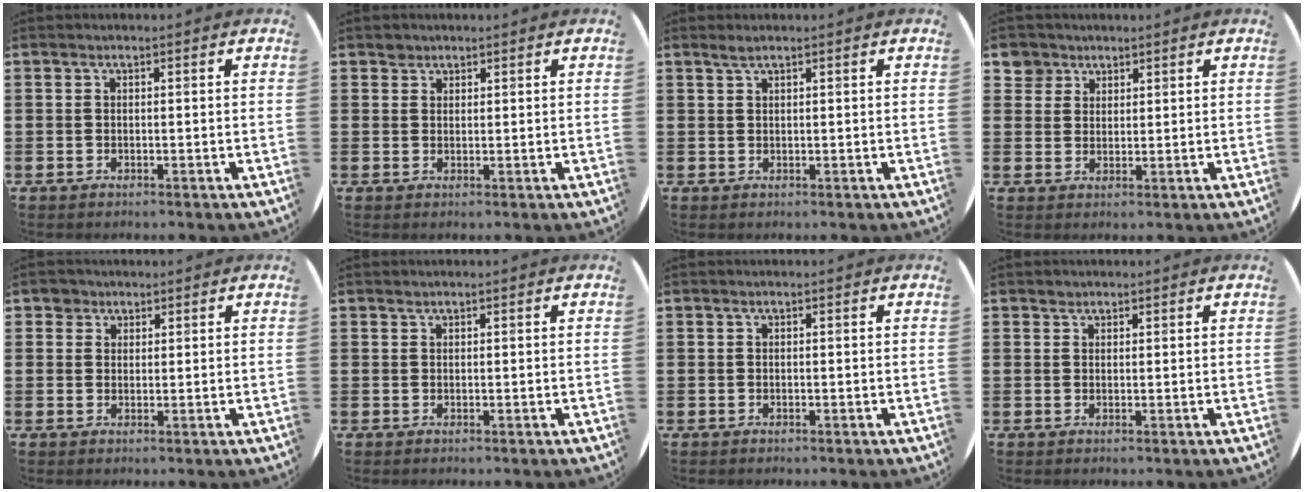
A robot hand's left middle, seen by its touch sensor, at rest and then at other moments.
{"total": 1.2, "force": [1.0, 0.6, 0.0], "torque": [0.006, -0.002, 0.019]}
{"total": 1.1, "force": [0.9, 0.0, 0.6], "torque": [-0.014, 0.002, 0.016]}
{"total": 3.5, "force": [2.6, 2.3, 0.0], "torque": [-0.005, 0.003, 0.049]}
{"total": 2.2, "force": [1.7, 1.4, 0.0], "torque": [0.010, 0.000, 0.029]}
{"total": 0.0}
{"total": 0.0}
{"total": 0.8, "force": [0.8, 0.3, -0.1], "torque": [0.001, 0.002, 0.015]}